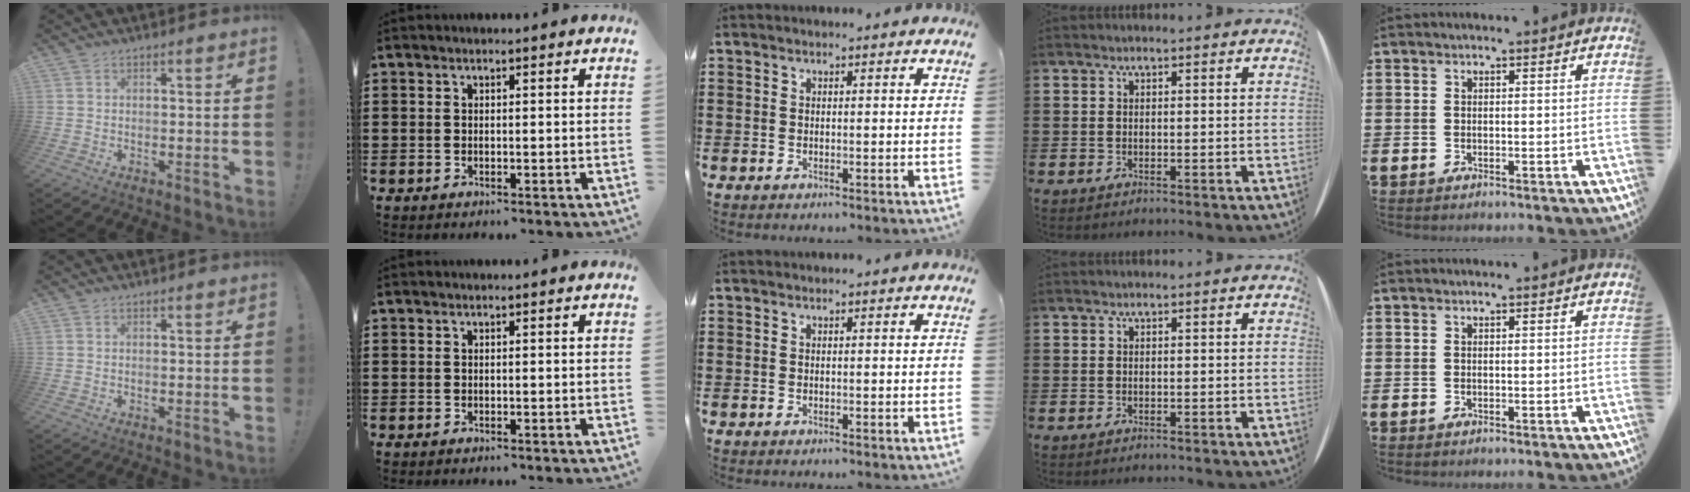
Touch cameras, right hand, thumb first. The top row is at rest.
{}